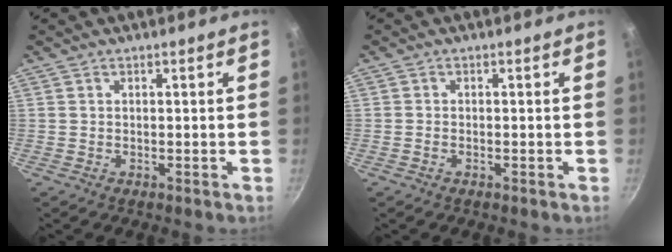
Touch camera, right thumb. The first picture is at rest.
{"total": 0.5, "force": [-0.4, 0.3, 0.3], "torque": [-0.013, 0.002, -0.010]}